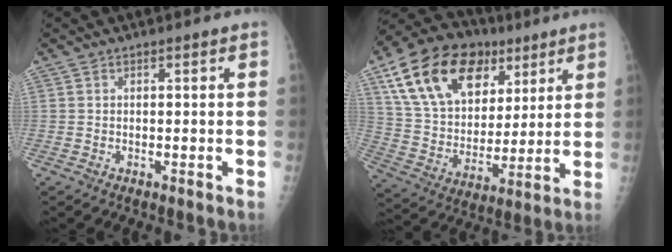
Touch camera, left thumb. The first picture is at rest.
{"total": 23.6, "force": [11.5, 15.3, 13.8], "torque": [-0.222, -0.013, 0.200]}